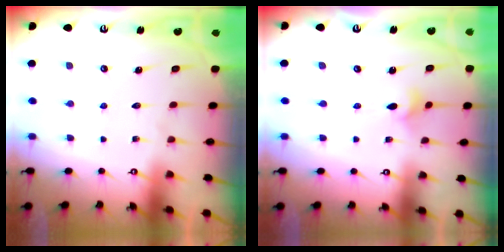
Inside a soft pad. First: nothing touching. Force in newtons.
{"total": 3.0, "press": 2.9, "slide": 0.5}